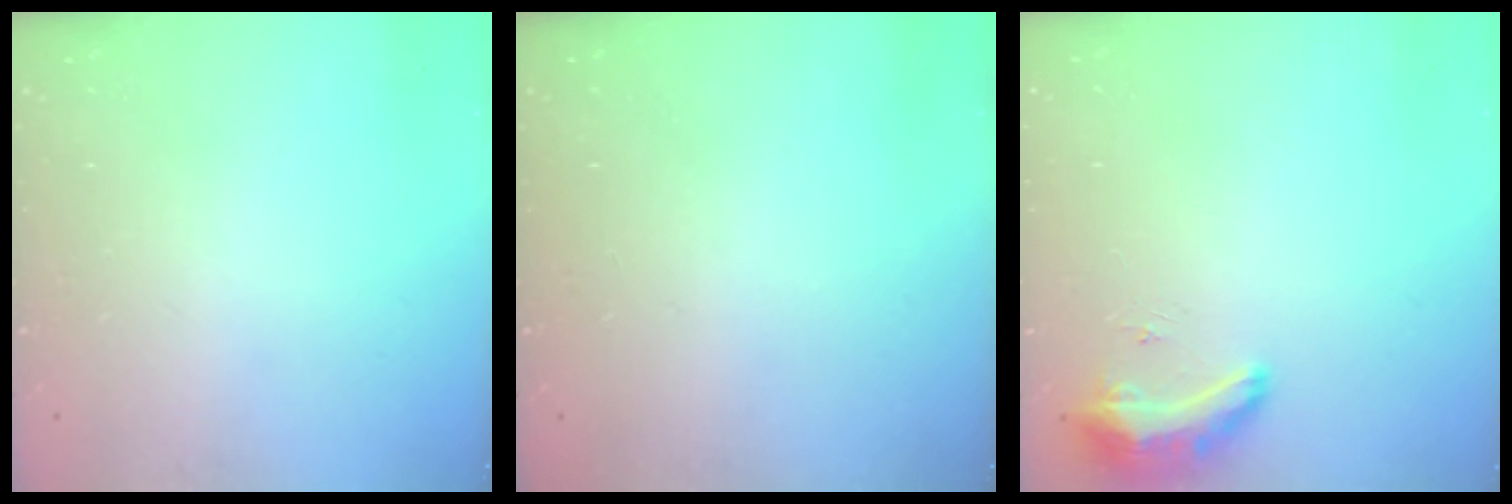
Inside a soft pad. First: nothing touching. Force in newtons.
{"total": 0.0}
{"total": 9.2, "press": 8.9, "slide": 2.4}